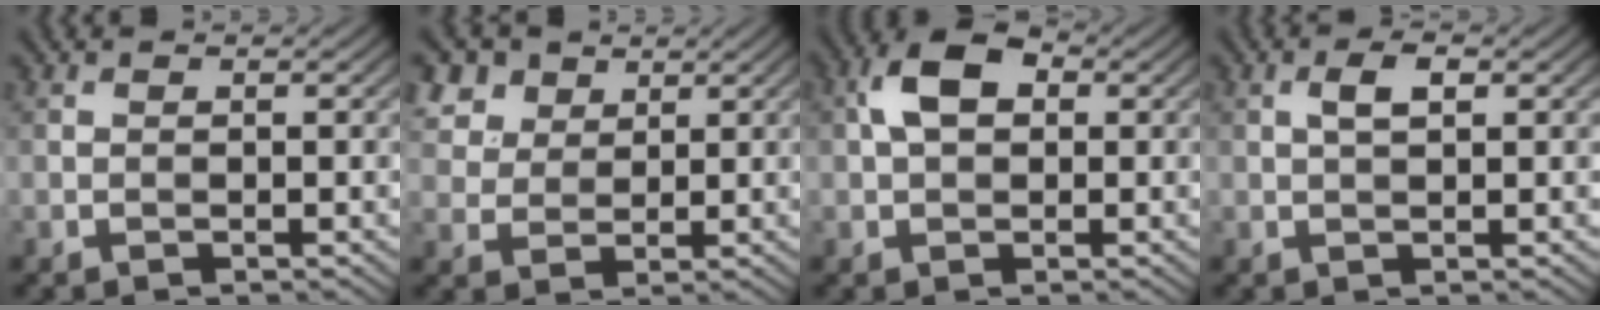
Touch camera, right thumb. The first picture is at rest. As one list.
[{"total": 6.2, "force": [3.8, 4.2, 2.6], "torque": [-0.085, -0.003, 0.082]}, {"total": 5.3, "force": [1.0, 3.4, 3.9], "torque": [-0.078, 0.012, 0.009]}, {"total": 2.3, "force": [0.6, 0.9, 2.0], "torque": [-0.040, 0.004, 0.009]}]